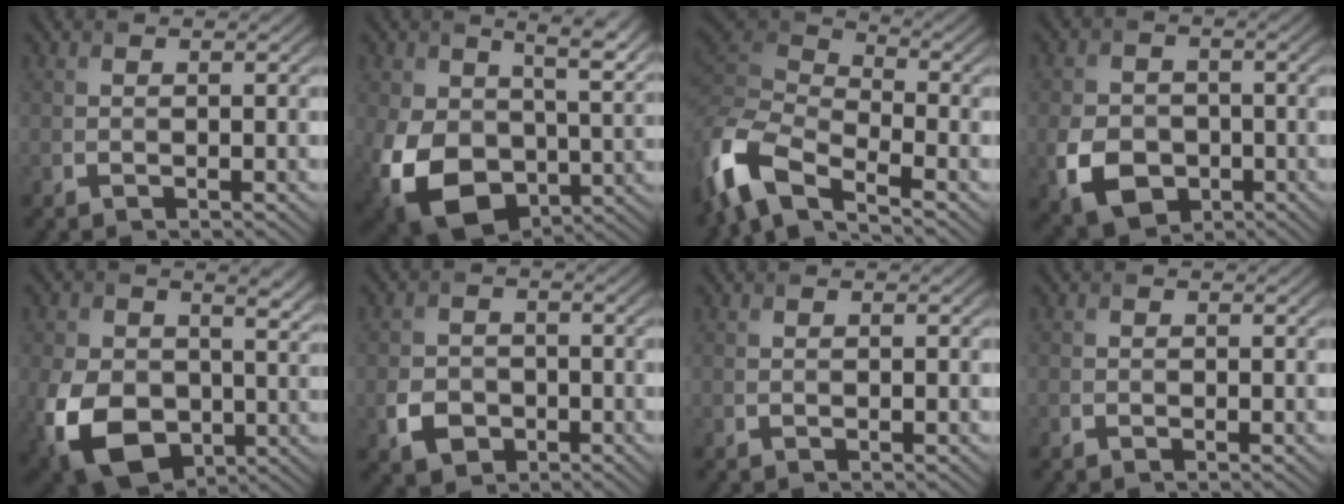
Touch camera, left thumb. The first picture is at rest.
{"total": 16.3, "force": [1.5, 11.4, 11.6], "torque": [-0.233, -0.045, 0.045]}
{"total": 11.3, "force": [-6.7, 4.0, 8.2], "torque": [-0.193, -0.004, -0.150]}
{"total": 7.5, "force": [-2.6, 5.8, 4.0], "torque": [-0.093, -0.018, -0.056]}
{"total": 15.5, "force": [-0.7, 11.3, 10.6], "torque": [-0.221, -0.042, -0.009]}
{"total": 4.1, "force": [-1.8, 3.3, 1.8], "torque": [-0.038, -0.005, -0.037]}
{"total": 0.0}
{"total": 0.7, "force": [-0.4, 0.6, 0.0], "torque": [-0.001, -0.004, -0.014]}